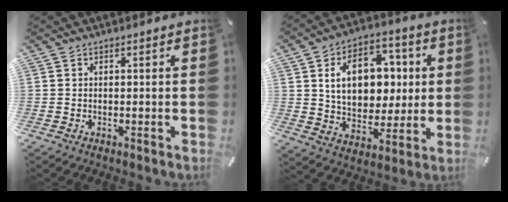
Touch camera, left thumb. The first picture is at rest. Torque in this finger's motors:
{"motor_torque": [2.40, 2.61, 2.22, -0.55, 0.22]}